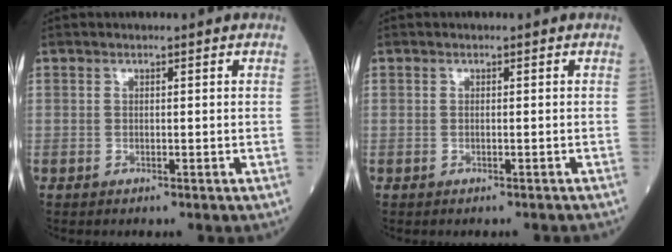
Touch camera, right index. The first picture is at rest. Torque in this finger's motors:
{"motor_torque": [0.03, 0.03, -0.10, -0.01]}